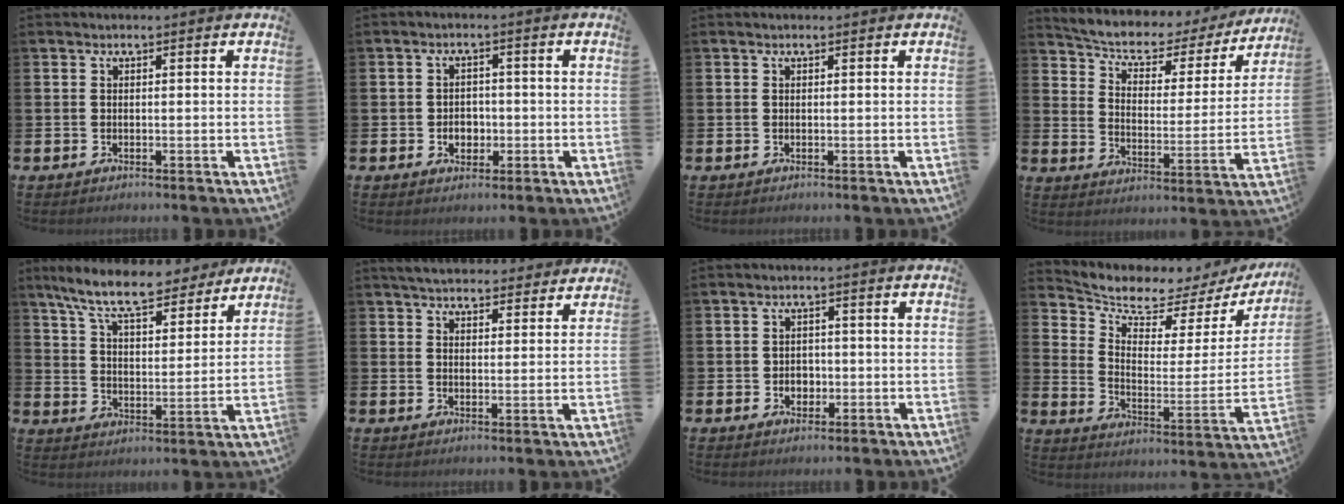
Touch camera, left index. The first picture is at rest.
{"total": 2.8, "force": [-0.7, 2.3, 1.4], "torque": [-0.010, -0.003, -0.022]}
{"total": 0.0}
{"total": 6.0, "force": [5.0, 2.8, 1.8], "torque": [-0.059, -0.037, 0.080]}
{"total": 10.2, "force": [9.0, 2.1, 4.2], "torque": [-0.111, -0.044, 0.159]}
{"total": 4.8, "force": [4.6, 1.0, 0.6], "torque": [-0.023, -0.024, 0.083]}
{"total": 2.4, "force": [-0.5, 2.0, 1.1], "torque": [-0.004, -0.003, -0.019]}
{"total": 6.1, "force": [5.5, 2.4, 1.4], "torque": [-0.067, -0.046, 0.090]}